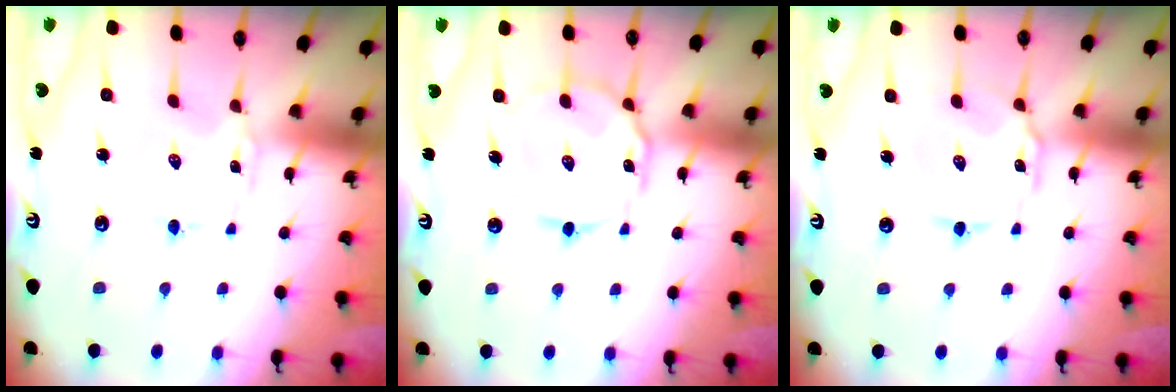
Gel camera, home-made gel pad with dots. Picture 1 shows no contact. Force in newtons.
{"total": 10.6, "press": 10.6, "slide": 0.7}
{"total": 7.0, "press": 7.0, "slide": 0.4}